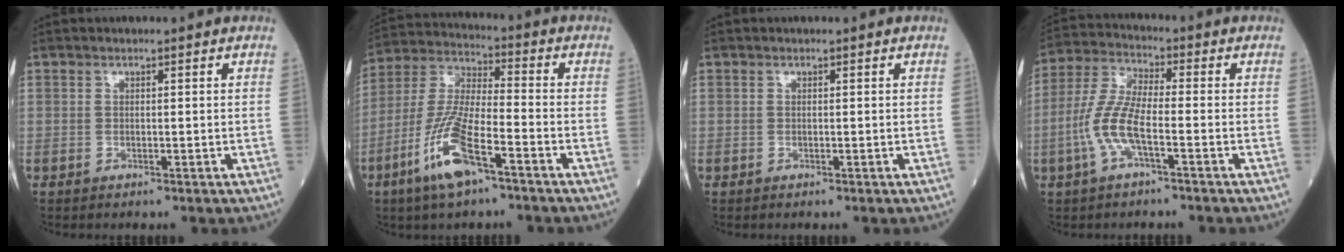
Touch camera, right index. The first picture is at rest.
{"total": 12.6, "force": [-6.4, 2.7, 10.5], "torque": [-0.224, -0.011, -0.124]}
{"total": 0.0}
{"total": 8.1, "force": [-2.8, 1.8, 7.4], "torque": [-0.176, 0.006, -0.060]}